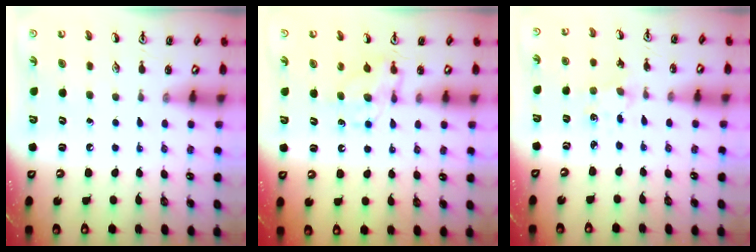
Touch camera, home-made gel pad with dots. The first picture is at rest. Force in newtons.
{"total": 6.7, "press": 6.7, "slide": 0.2}
{"total": 2.5, "press": 2.4, "slide": 0.4}